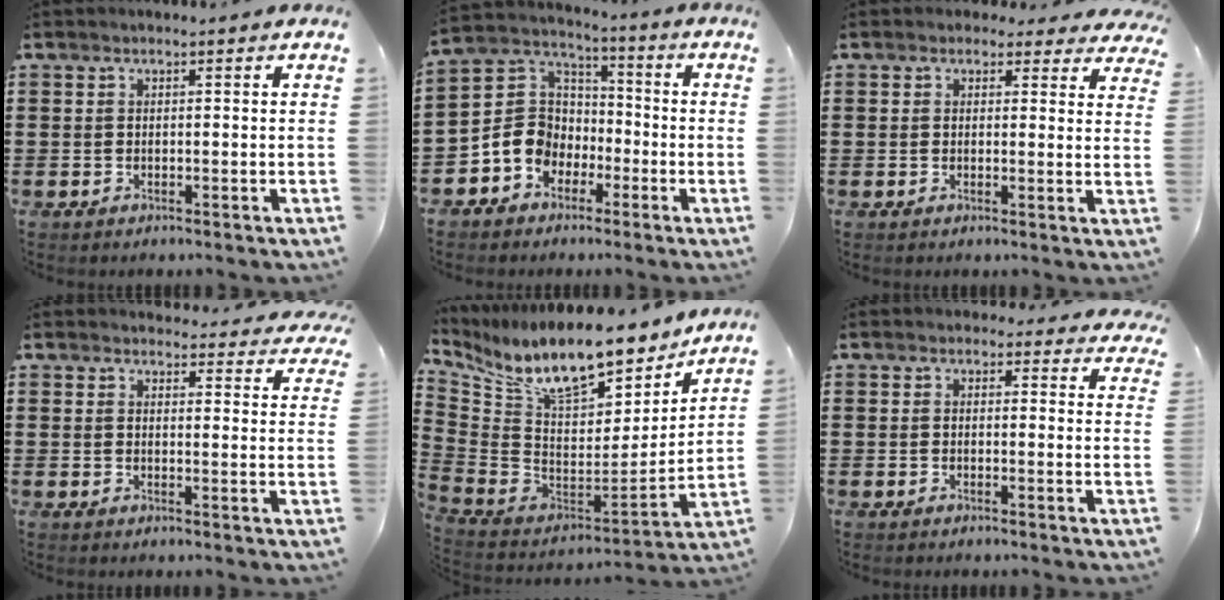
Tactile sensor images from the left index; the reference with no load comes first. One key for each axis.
{"total": 7.6, "fx": -2.8, "fy": 6.7, "fz": 2.3, "tx": -0.093, "ty": 0.008, "tz": -0.063}
{"total": 2.2, "fx": 1.8, "fy": 1.2, "fz": 0.6, "tx": -0.014, "ty": 0.000, "tz": 0.031}
{"total": 3.6, "fx": 3.4, "fy": 0.7, "fz": 0.6, "tx": -0.017, "ty": -0.017, "tz": 0.062}
{"total": 12.6, "fx": 9.9, "fy": 3.3, "fz": 7.1, "tx": -0.159, "ty": -0.071, "tz": 0.172}
{"total": 2.1, "fx": 1.9, "fy": 0.9, "fz": 0.3, "tx": -0.006, "ty": -0.002, "tz": 0.033}